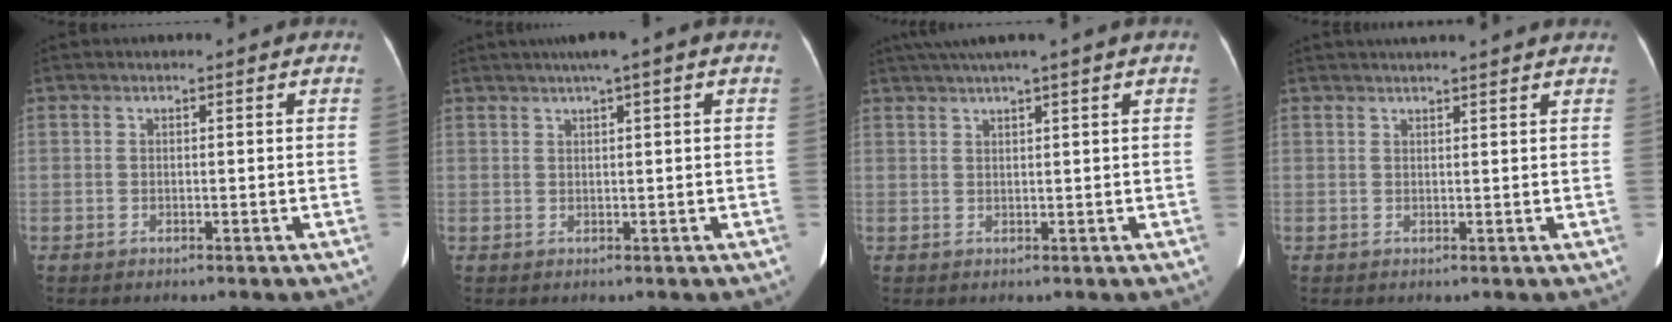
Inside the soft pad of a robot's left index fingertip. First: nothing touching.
{"total": 4.3, "force": [2.5, -0.1, 3.5], "torque": [-0.062, 0.023, 0.041]}
{"total": 5.2, "force": [3.7, -1.2, 3.5], "torque": [-0.059, 0.027, 0.067]}
{"total": 8.1, "force": [7.3, 0.2, 3.6], "torque": [-0.049, 0.032, 0.086]}